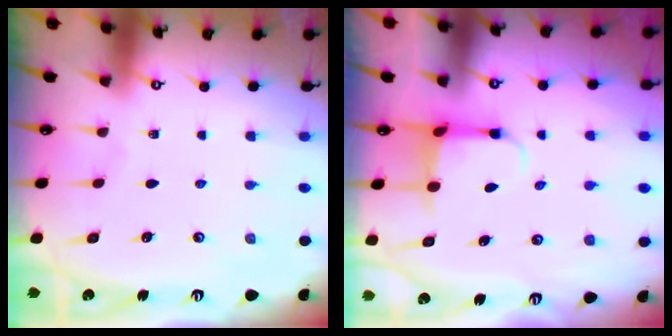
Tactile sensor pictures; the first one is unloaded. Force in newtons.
{"total": 3.7, "press": 3.3, "slide": 1.6}